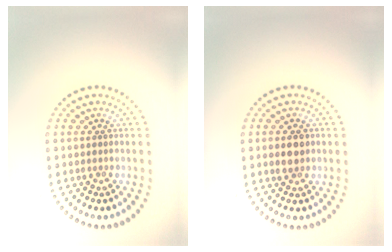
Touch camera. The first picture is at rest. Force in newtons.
{"total": 1.9, "press": 1.9, "slide": 0.1}